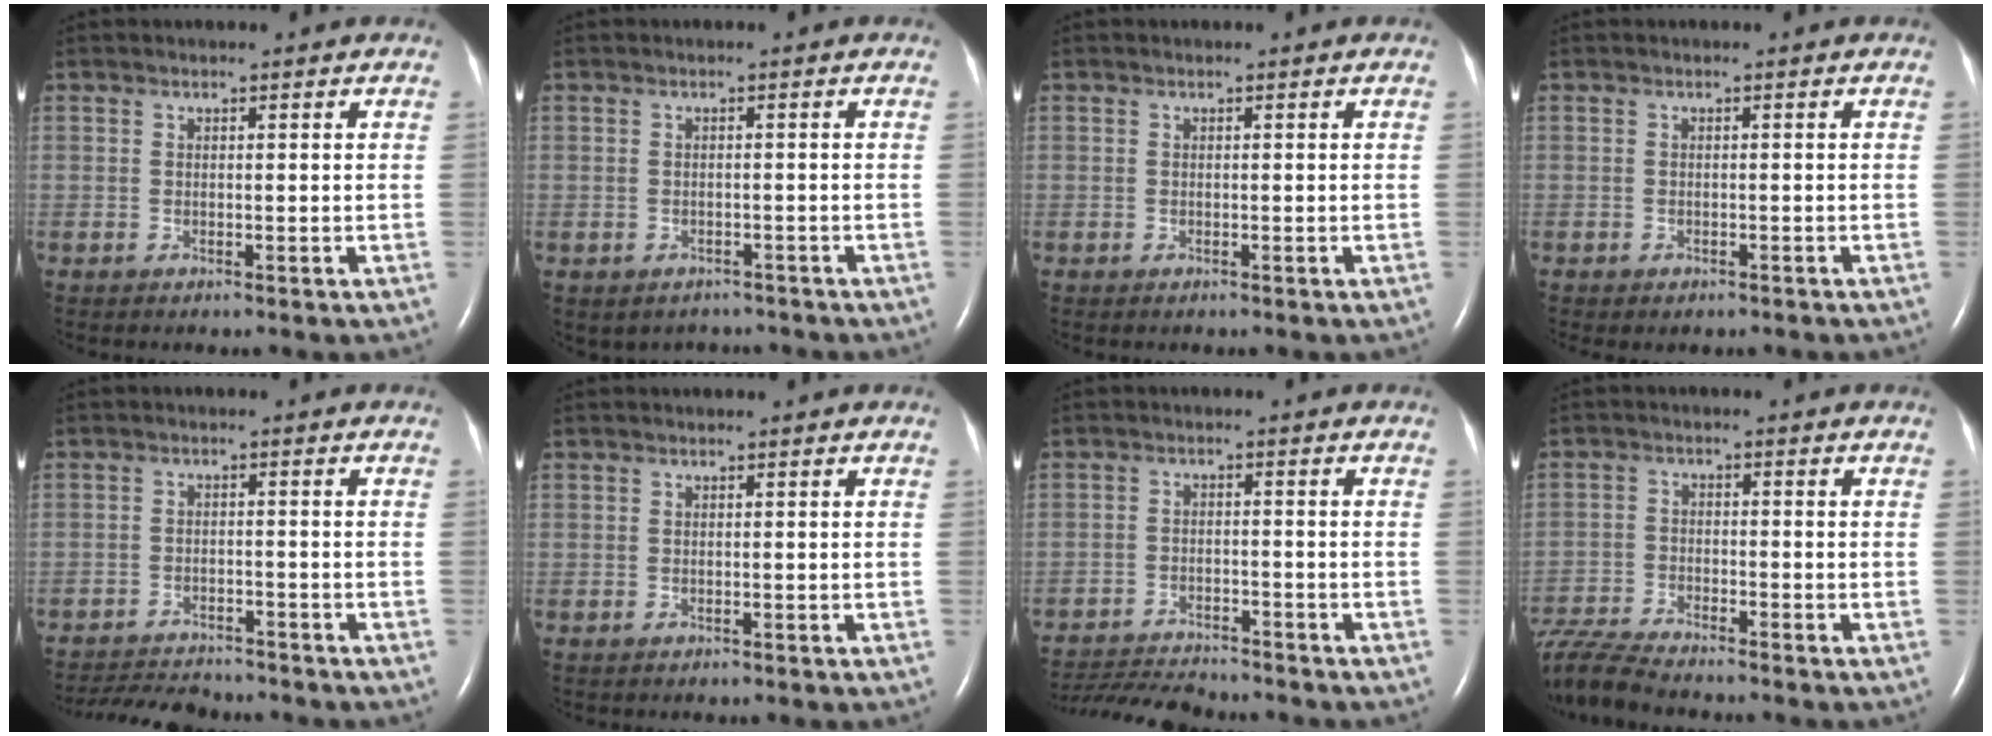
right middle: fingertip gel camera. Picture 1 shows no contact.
{"total": 4.6, "force": [-3.8, 2.6, 0.4], "torque": [0.000, 0.013, -0.044]}
{"total": 0.0}
{"total": 1.9, "force": [-1.6, 0.9, 0.8], "torque": [-0.010, -0.002, -0.016]}
{"total": 9.4, "force": [-8.9, 1.6, 2.6], "torque": [-0.045, -0.007, -0.134]}
{"total": 0.0}
{"total": 10.3, "force": [-9.9, 0.9, 2.8], "torque": [-0.049, -0.008, -0.158]}
{"total": 9.7, "force": [-9.0, 0.6, 3.6], "torque": [-0.076, -0.015, -0.165]}